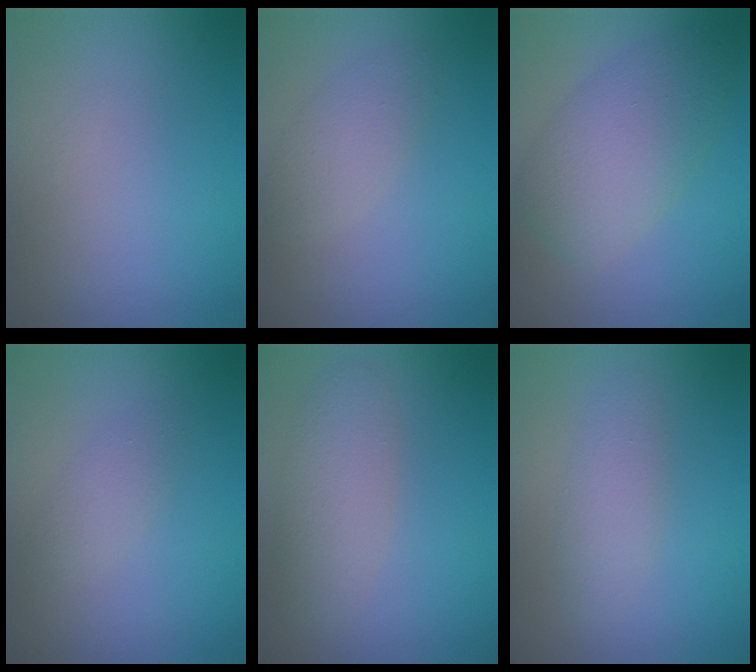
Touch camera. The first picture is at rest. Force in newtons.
{"total": 2.4, "press": 2.4, "slide": 0.1}
{"total": 6.5, "press": 6.5, "slide": 0.1}
{"total": 1.6, "press": 1.6, "slide": 0.1}
{"total": 3.3, "press": 3.3, "slide": 0.2}
{"total": 2.5, "press": 2.5, "slide": 0.1}